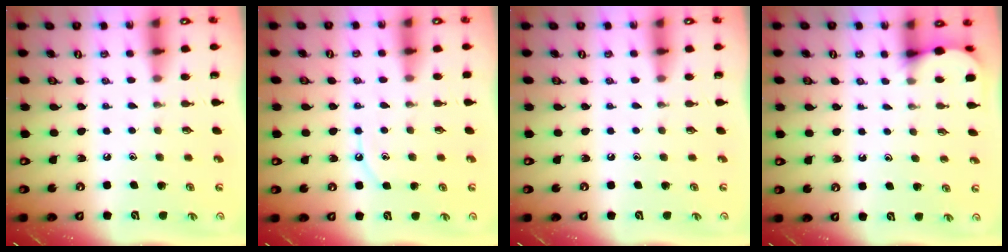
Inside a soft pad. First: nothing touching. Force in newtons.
{"total": 5.6, "press": 5.5, "slide": 0.6}
{"total": 0.0}
{"total": 1.3, "press": 1.3, "slide": 0.1}